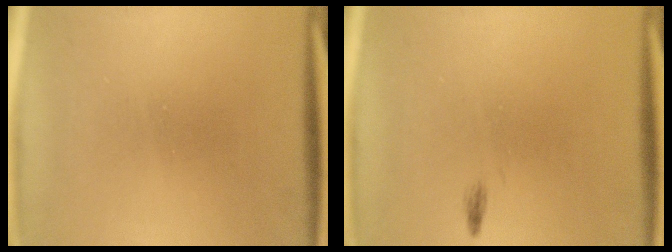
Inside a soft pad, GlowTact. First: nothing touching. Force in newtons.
{"total": 0.5}